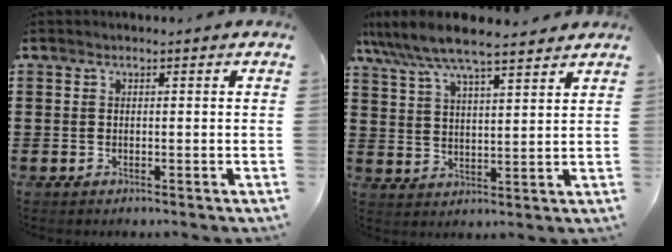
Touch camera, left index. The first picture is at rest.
{"total": 7.0, "force": [6.2, 0.6, 3.2], "torque": [-0.085, -0.027, 0.108]}